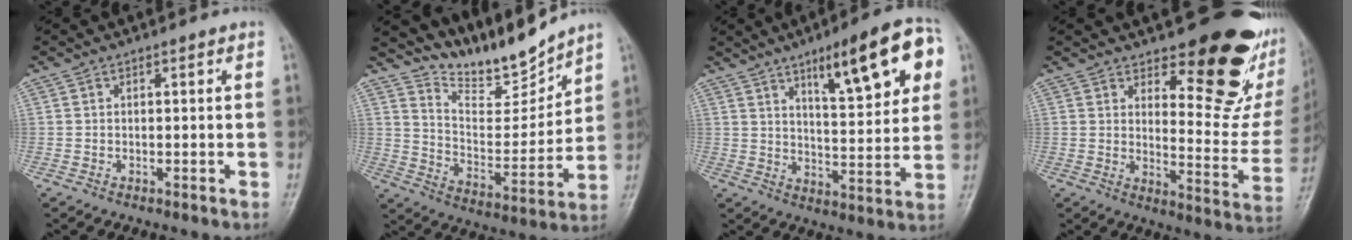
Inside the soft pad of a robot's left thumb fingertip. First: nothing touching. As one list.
[{"total": 12.7, "force": [12.0, 2.1, 3.4], "torque": [-0.025, -0.090, 0.225]}, {"total": 16.9, "force": [7.8, 4.8, 14.2], "torque": [-0.175, -0.023, 0.112]}, {"total": 20.9, "force": [12.4, 8.1, 14.8], "torque": [-0.138, -0.098, 0.170]}]